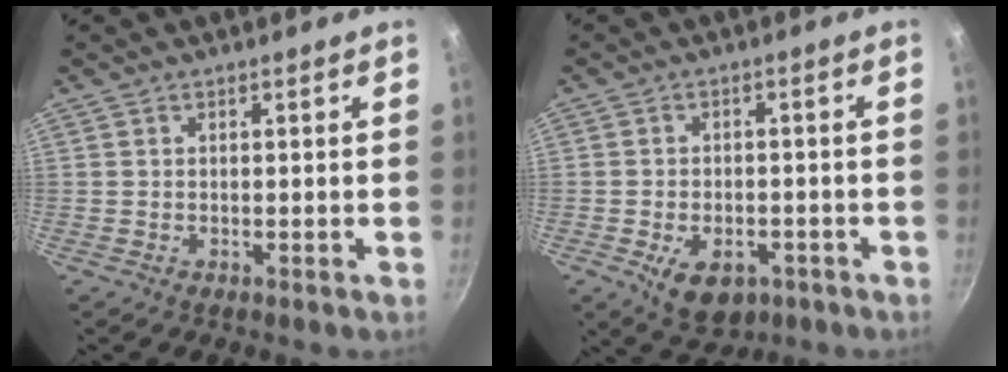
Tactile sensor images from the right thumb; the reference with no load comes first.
{"total": 8.5, "force": [-3.6, 5.3, 5.5], "torque": [-0.067, 0.010, -0.044]}